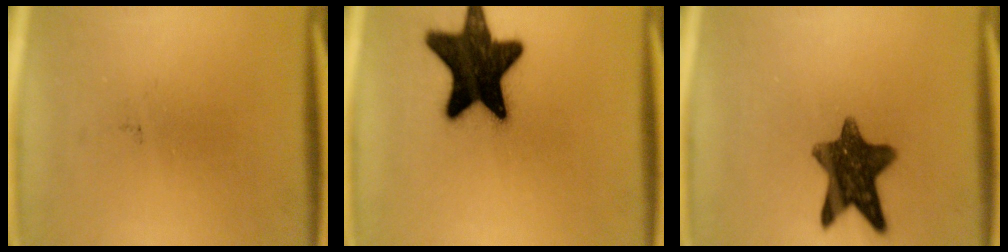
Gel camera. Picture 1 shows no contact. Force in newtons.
{"total": 18.8}
{"total": 11.4}